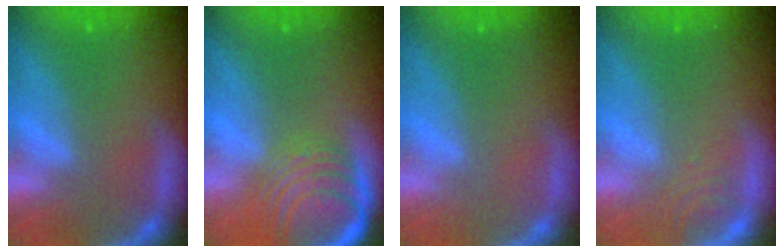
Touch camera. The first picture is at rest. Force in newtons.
{"total": 9.1}
{"total": 0.0}
{"total": 1.4}